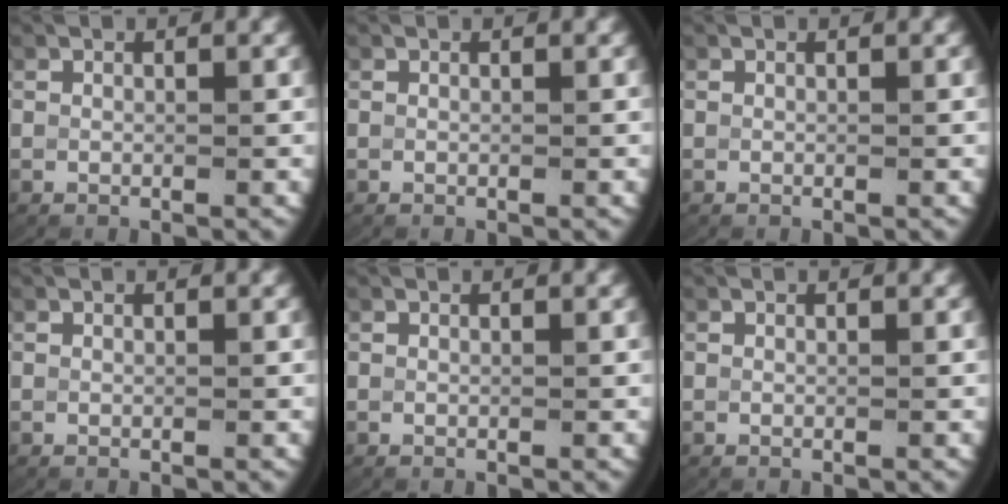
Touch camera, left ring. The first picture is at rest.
{"total": 0.0}
{"total": 0.0}
{"total": 0.0}
{"total": 0.0}
{"total": 0.0}